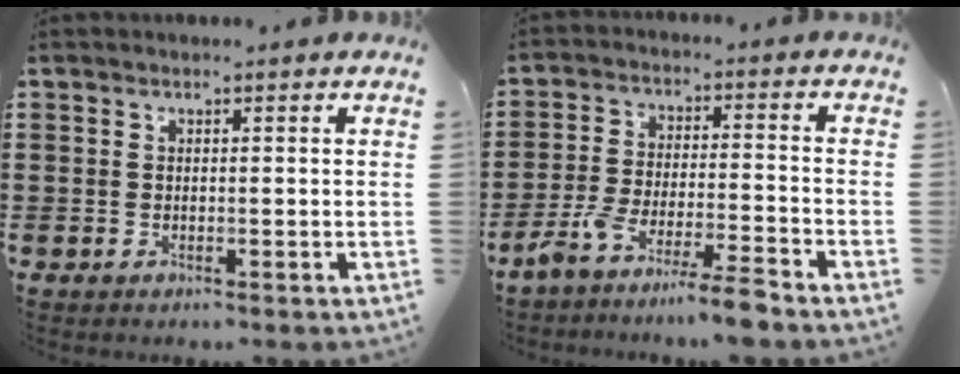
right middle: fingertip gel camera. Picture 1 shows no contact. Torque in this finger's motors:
{"motor_torque": [1.20, -0.93, 0.24, 0.17]}